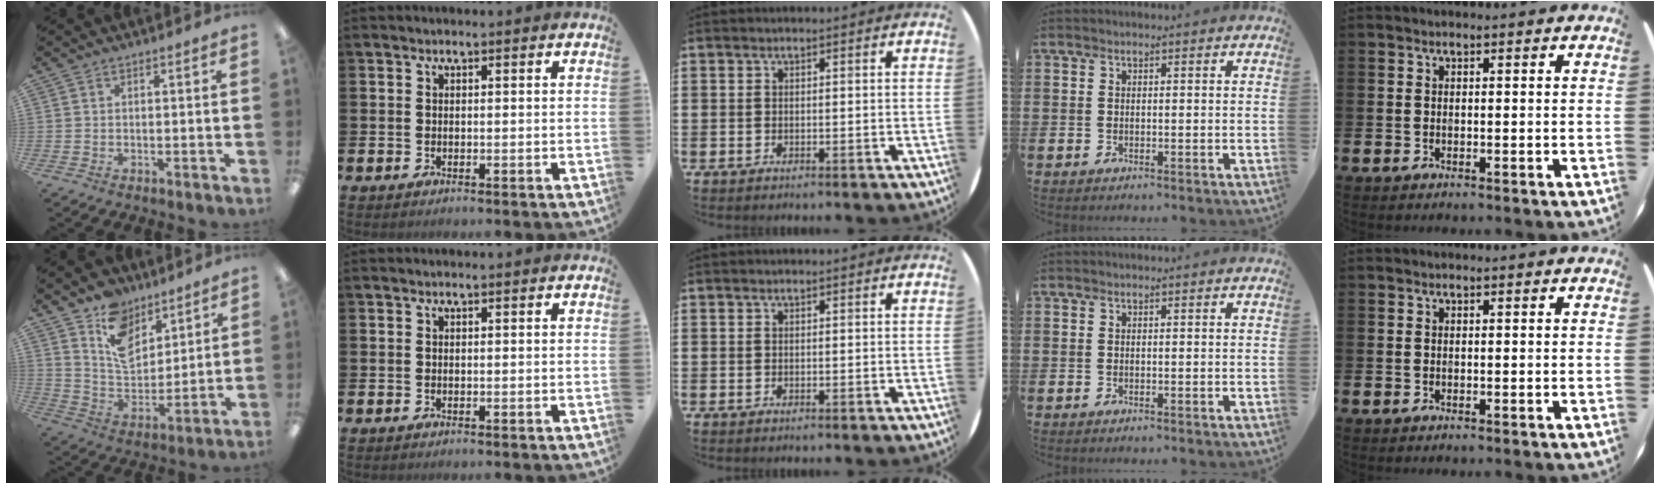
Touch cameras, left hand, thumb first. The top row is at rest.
{"thumb": {"total": 12.5, "force": [8.6, 7.6, 5.0], "torque": [-0.091, -0.050, 0.165]}}